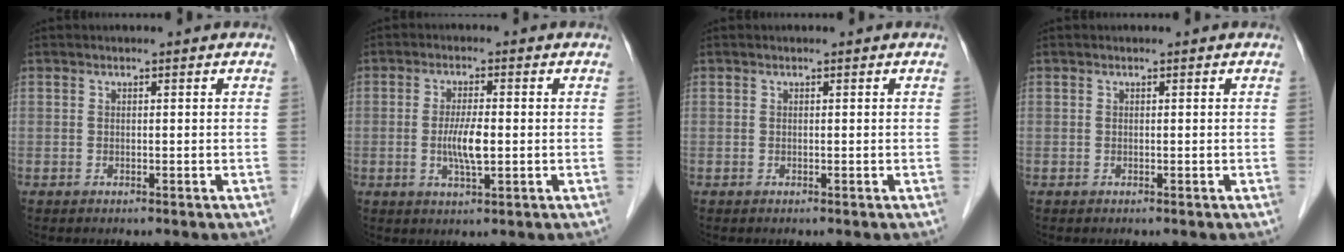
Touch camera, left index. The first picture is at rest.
{"total": 4.8, "force": [-0.6, 0.9, 4.7], "torque": [-0.096, -0.006, -0.010]}
{"total": 0.0}
{"total": 0.0}